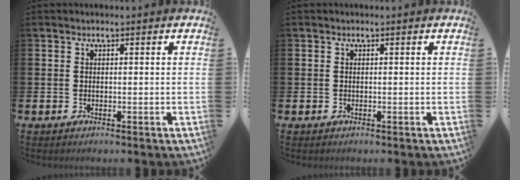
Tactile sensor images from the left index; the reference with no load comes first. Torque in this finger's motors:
{"motor_torque": [0.00, 0.00, -0.01, 0.01]}